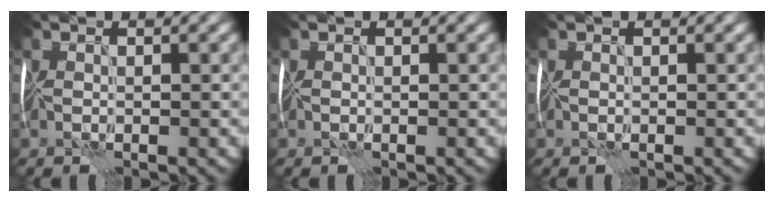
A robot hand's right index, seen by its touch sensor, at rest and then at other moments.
{"total": 0.0}
{"total": 0.0}